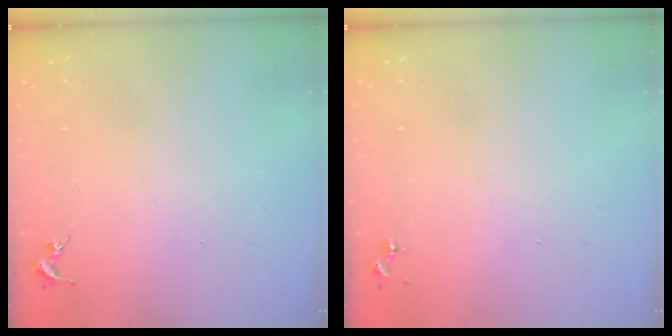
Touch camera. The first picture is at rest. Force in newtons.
{"total": 0.0}